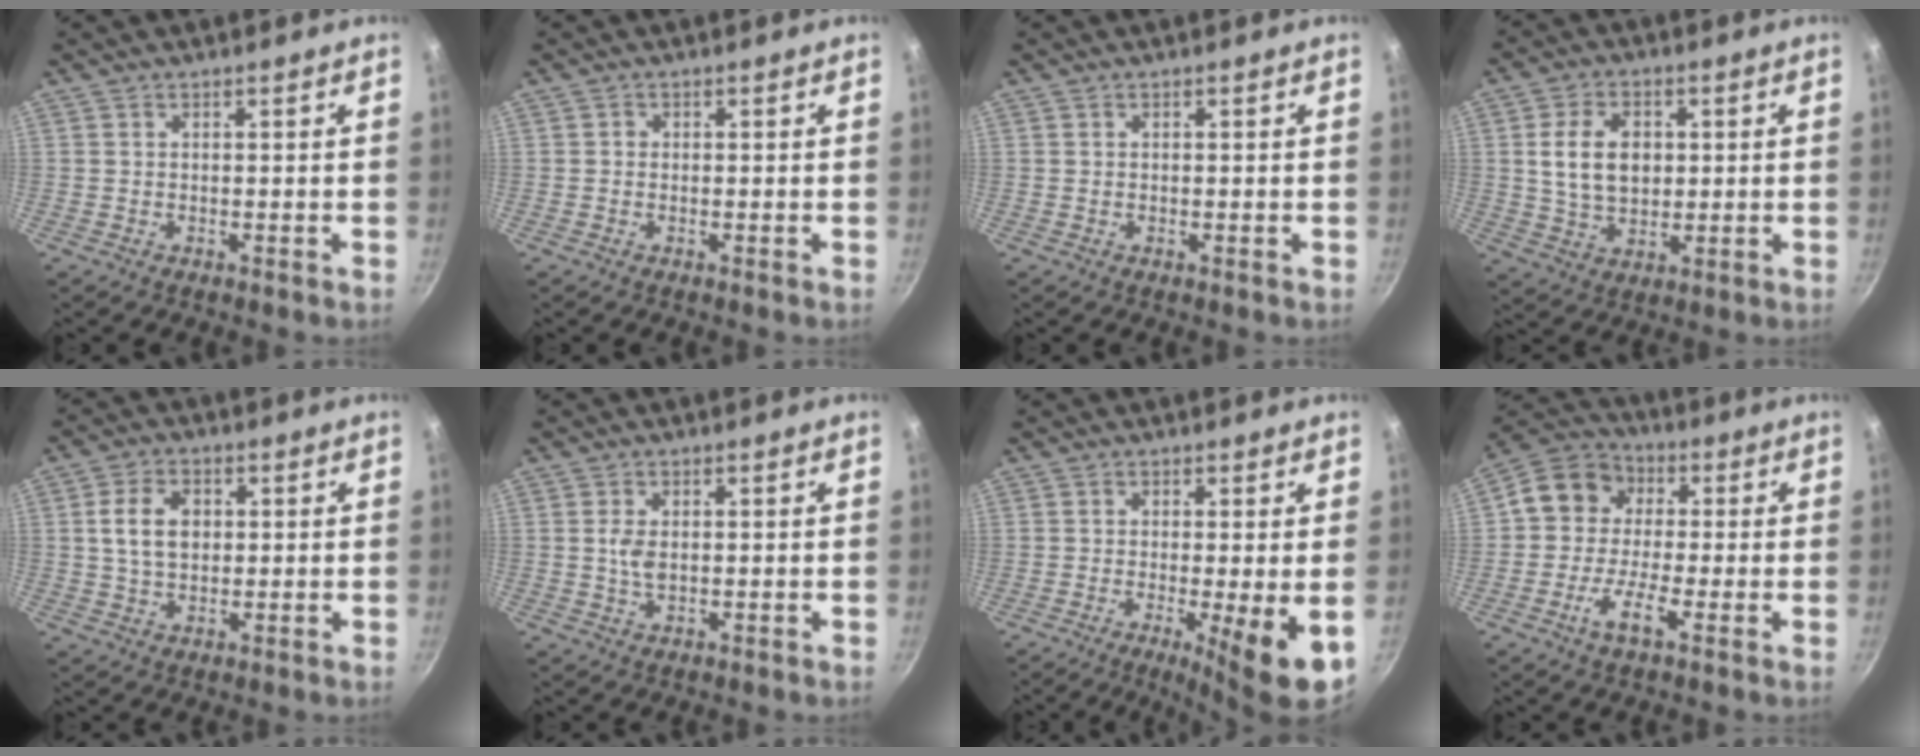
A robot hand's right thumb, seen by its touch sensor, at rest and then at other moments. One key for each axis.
{"total": 0.6, "fx": 0.0, "fy": 0.6, "fz": 0.2, "tx": 0.001, "ty": 0.003, "tz": -0.002}
{"total": 0.0}
{"total": 10.0, "fx": 1.4, "fy": 6.9, "fz": 7.0, "tx": -0.106, "ty": 0.000, "tz": 0.027}
{"total": 7.5, "fx": 1.1, "fy": 5.2, "fz": 5.2, "tx": -0.081, "ty": 0.007, "tz": 0.018}
{"total": 3.3, "fx": 0.2, "fy": 2.0, "fz": 2.6, "tx": -0.047, "ty": -0.004, "tz": 0.005}
{"total": 7.9, "fx": -1.9, "fy": 0.8, "fz": 7.7, "tx": -0.111, "ty": -0.010, "tz": -0.024}
{"total": 11.3, "fx": -2.0, "fy": 8.0, "fz": 7.7, "tx": -0.118, "ty": 0.040, "tz": -0.061}